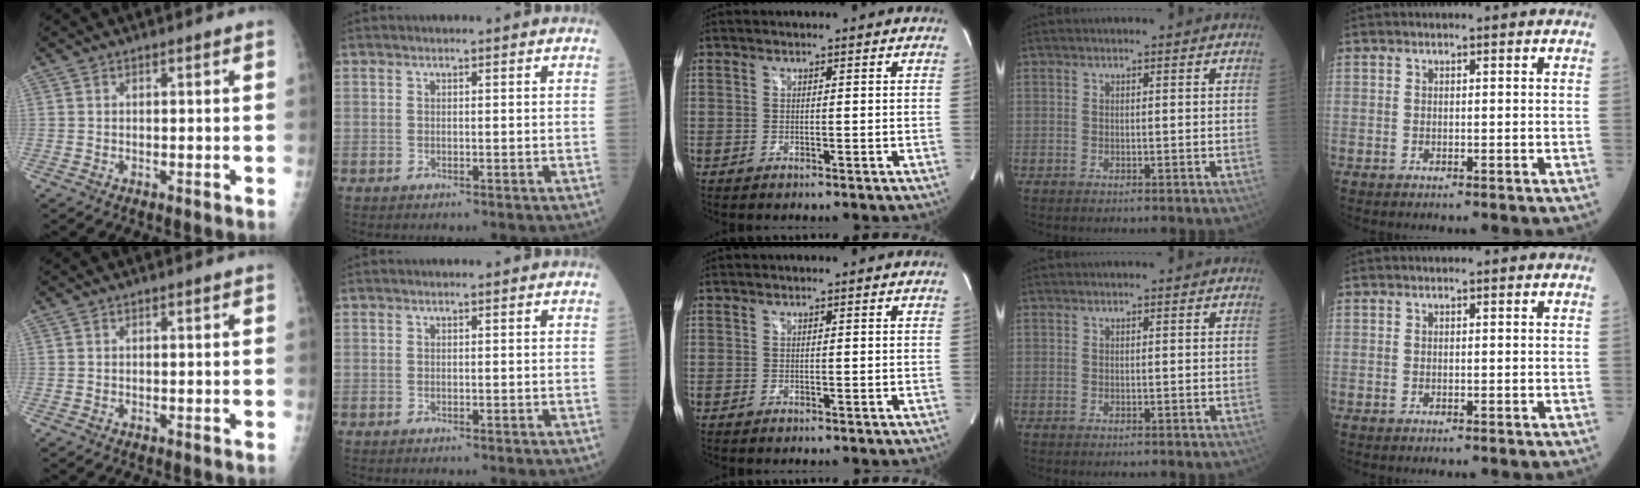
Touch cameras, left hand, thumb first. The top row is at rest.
{}